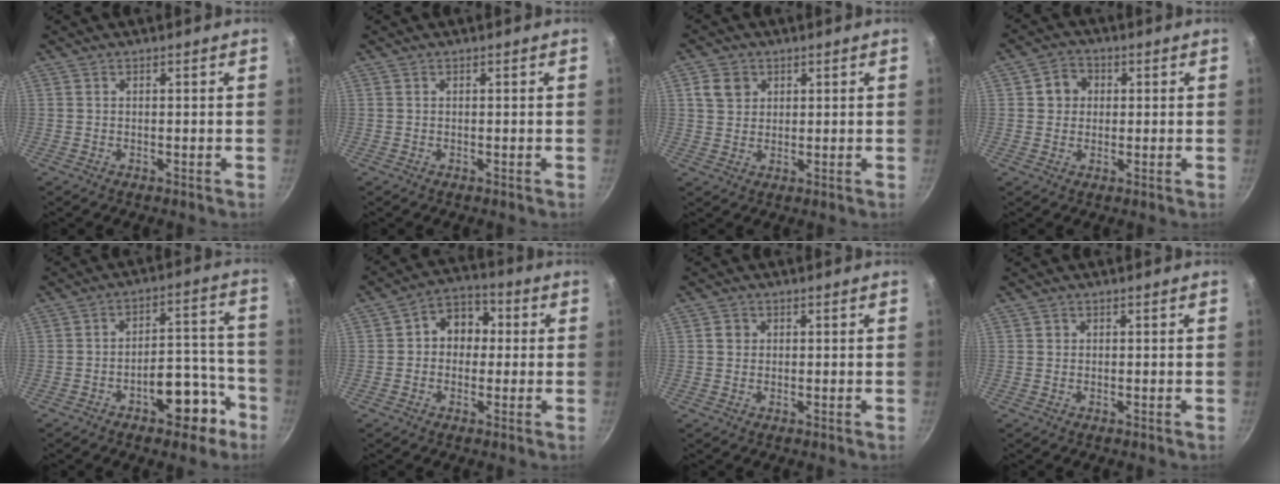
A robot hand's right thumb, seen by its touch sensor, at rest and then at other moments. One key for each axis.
{"total": 0.0}
{"total": 4.8, "fx": 1.7, "fy": 4.0, "fz": 2.0, "tx": -0.013, "ty": 0.003, "tz": 0.032}
{"total": 4.8, "fx": 0.9, "fy": 4.3, "fz": 1.9, "tx": -0.002, "ty": 0.006, "tz": 0.007}
{"total": 11.6, "fx": -6.2, "fy": 5.8, "fz": 7.9, "tx": -0.068, "ty": 0.070, "tz": -0.077}
{"total": 8.5, "fx": 0.7, "fy": 7.0, "fz": 4.9, "tx": -0.024, "ty": 0.020, "tz": -0.006}
{"total": 2.0, "fx": 0.3, "fy": 1.8, "fz": 0.7, "tx": -0.004, "ty": 0.005, "tz": 0.003}
{"total": 0.7, "fx": 0.1, "fy": 0.6, "fz": 0.1, "tx": 0.003, "ty": 0.001, "tz": 0.000}